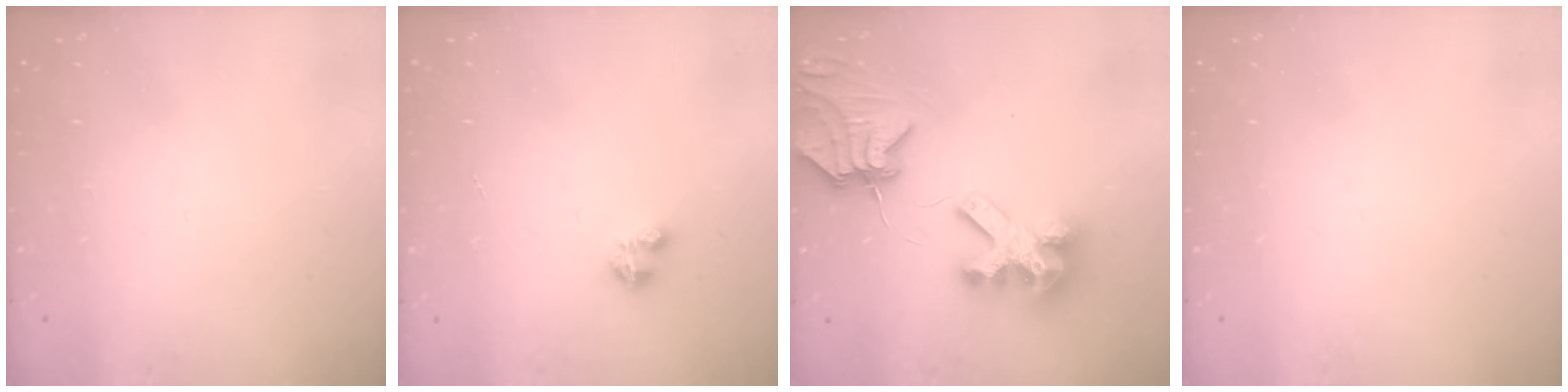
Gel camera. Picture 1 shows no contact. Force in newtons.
{"total": 1.6, "press": 1.6, "slide": 0.3}
{"total": 9.8, "press": 9.7, "slide": 1.2}
{"total": 0.0}